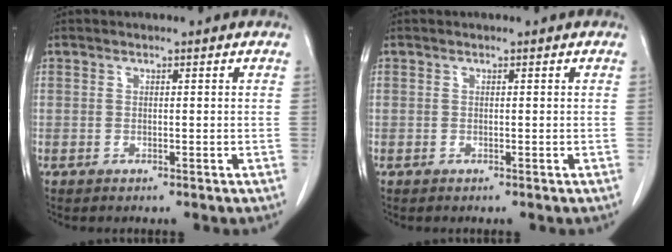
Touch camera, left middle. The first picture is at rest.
{"total": 0.0}